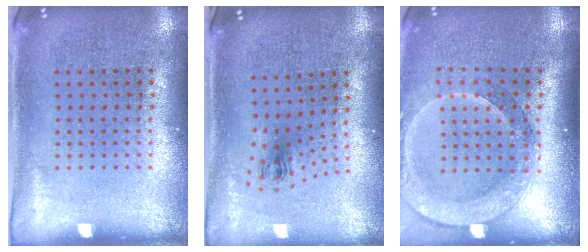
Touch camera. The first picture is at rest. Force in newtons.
{"total": 0.9, "press": 0.4, "slide": 0.8}
{"total": 2.3, "press": 1.8, "slide": 1.4}